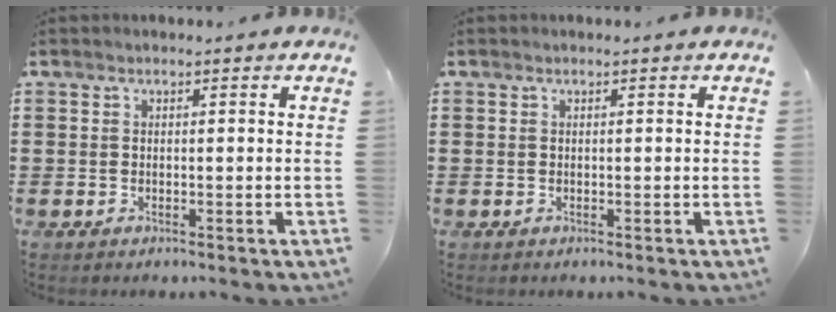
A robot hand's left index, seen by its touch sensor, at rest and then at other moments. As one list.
[{"total": 0.0}]